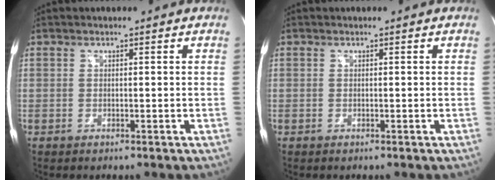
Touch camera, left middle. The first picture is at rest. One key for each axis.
{"total": 0.0}